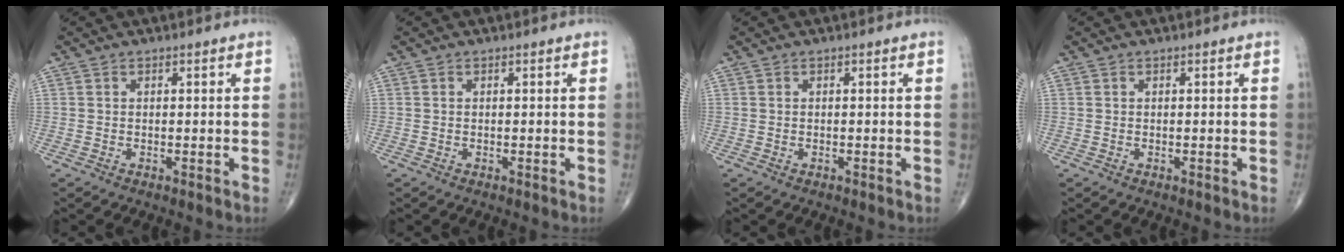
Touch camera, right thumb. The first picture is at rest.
{"total": 0.0}
{"total": 0.0}
{"total": 0.0}